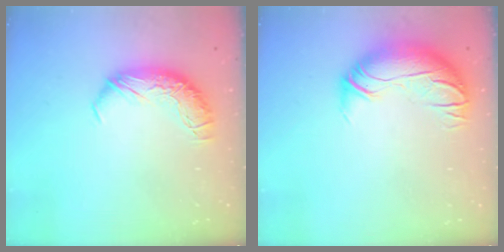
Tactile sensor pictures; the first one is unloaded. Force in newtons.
{"total": 2.9, "press": 0.5, "slide": 2.9}